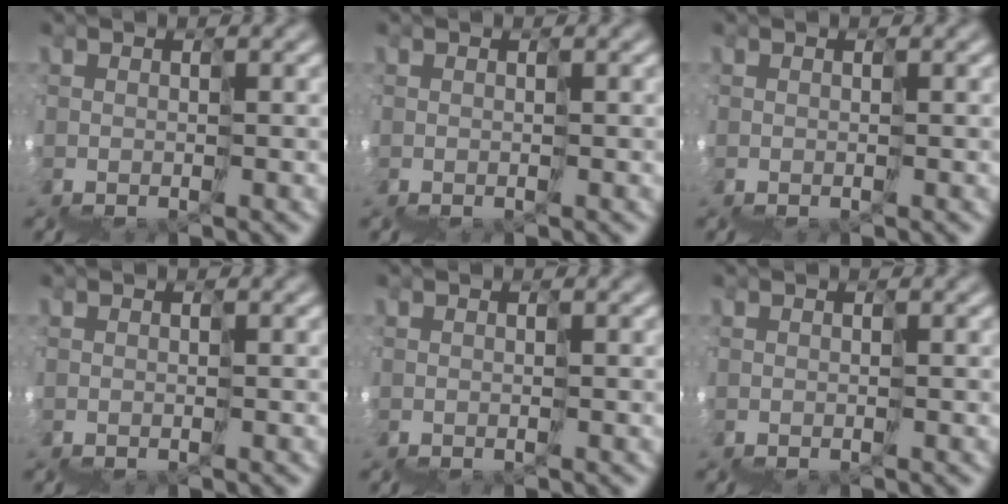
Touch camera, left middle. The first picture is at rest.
{"total": 0.0}
{"total": 0.0}
{"total": 0.0}
{"total": 0.0}
{"total": 0.0}